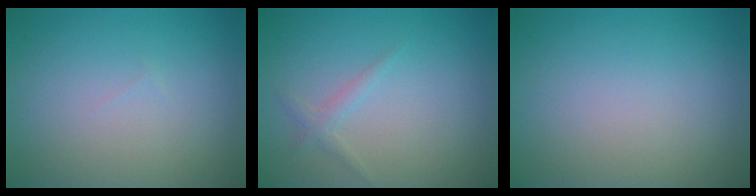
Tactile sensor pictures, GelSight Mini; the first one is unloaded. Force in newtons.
{"total": 1.1, "press": 1.1, "slide": 0.1}
{"total": 0.0}